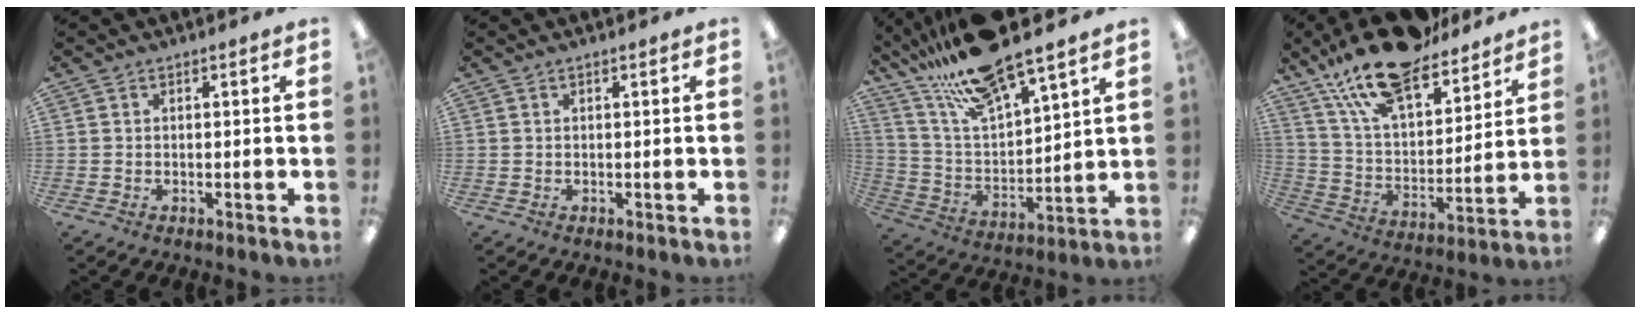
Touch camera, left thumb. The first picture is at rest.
{"total": 0.0}
{"total": 16.5, "force": [14.1, 2.7, 8.0], "torque": [-0.172, -0.084, 0.246]}
{"total": 20.4, "force": [16.1, 7.5, 10.1], "torque": [-0.195, -0.090, 0.283]}